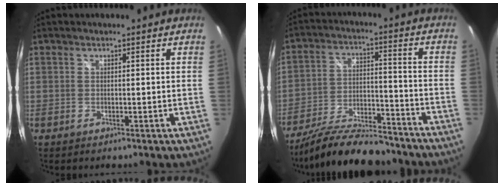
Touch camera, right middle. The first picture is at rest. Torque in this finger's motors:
{"motor_torque": [0.91, -1.23, 0.03, 0.01]}